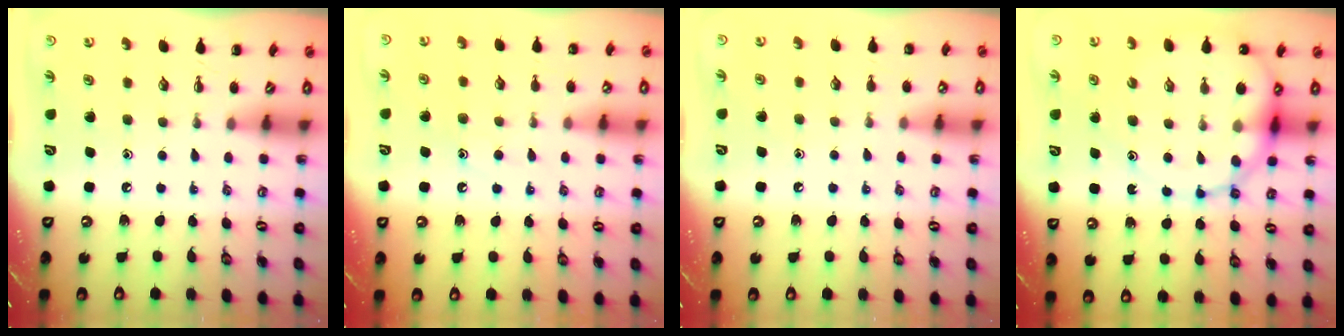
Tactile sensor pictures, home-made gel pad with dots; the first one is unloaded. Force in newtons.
{"total": 7.4, "press": 7.3, "slide": 1.3}
{"total": 5.1, "press": 4.8, "slide": 1.6}
{"total": 16.2, "press": 15.6, "slide": 4.3}